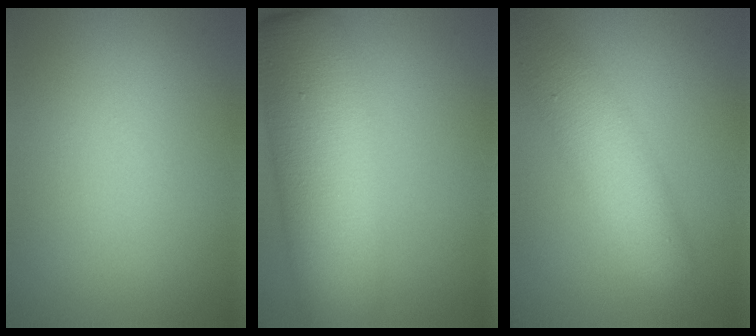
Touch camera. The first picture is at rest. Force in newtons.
{"total": 12.3, "press": 12.2, "slide": 0.9}
{"total": 5.3, "press": 5.3, "slide": 0.1}